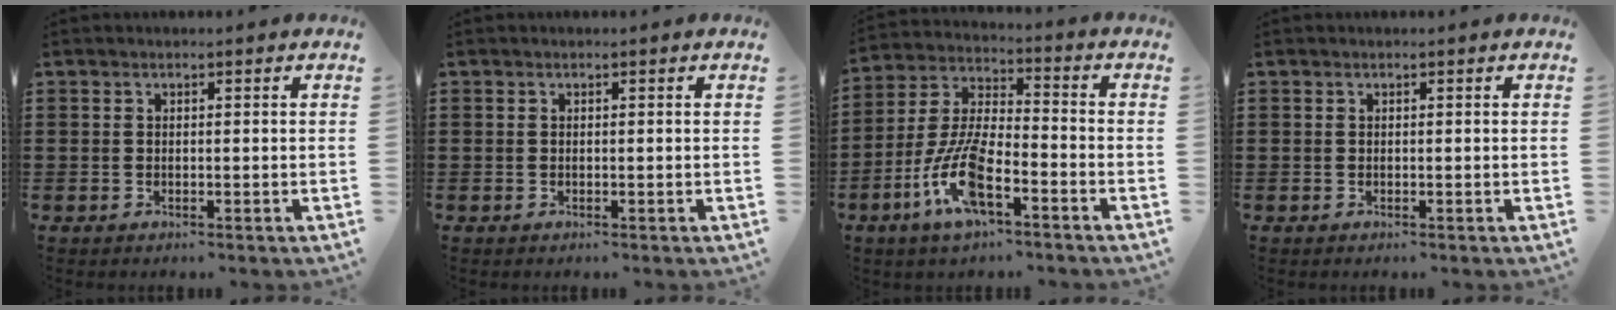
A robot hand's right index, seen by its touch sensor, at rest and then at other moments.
{"total": 0.0}
{"total": 10.5, "force": [-5.2, 3.2, 8.5], "torque": [-0.201, -0.010, -0.102]}
{"total": 0.0}